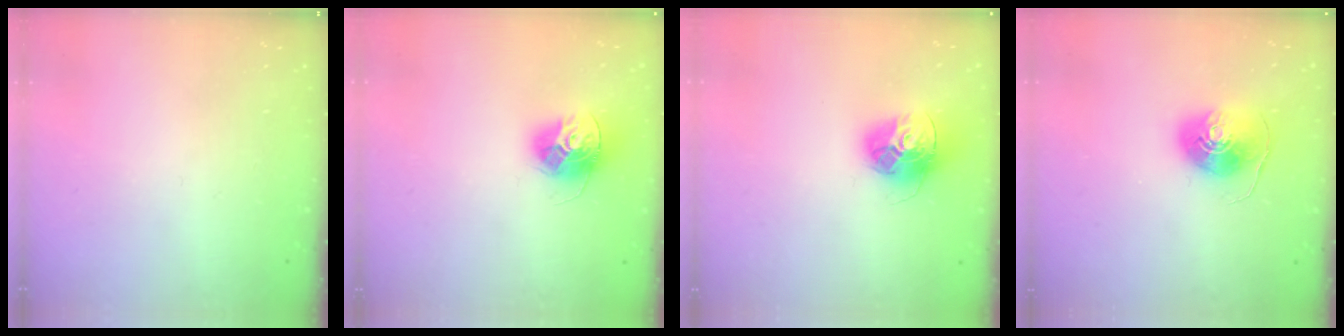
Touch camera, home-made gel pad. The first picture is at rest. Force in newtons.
{"total": 13.1, "press": 13.1, "slide": 0.7}
{"total": 15.1, "press": 15.0, "slide": 1.5}
{"total": 8.8, "press": 8.8, "slide": 0.6}